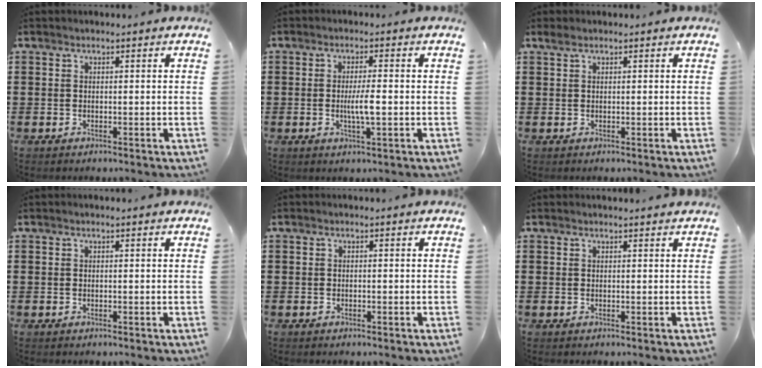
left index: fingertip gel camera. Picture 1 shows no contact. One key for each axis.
{"total": 3.9, "fx": -0.3, "fy": 0.6, "fz": 3.8, "tx": -0.075, "ty": -0.005, "tz": -0.008}
{"total": 0.9, "fx": 0.5, "fy": 0.4, "fz": 0.6, "tx": -0.014, "ty": 0.003, "tz": 0.009}
{"total": 0.0}
{"total": 0.0}
{"total": 0.7, "fx": 0.6, "fy": 0.0, "fz": 0.2, "tx": -0.006, "ty": -0.002, "tz": 0.013}